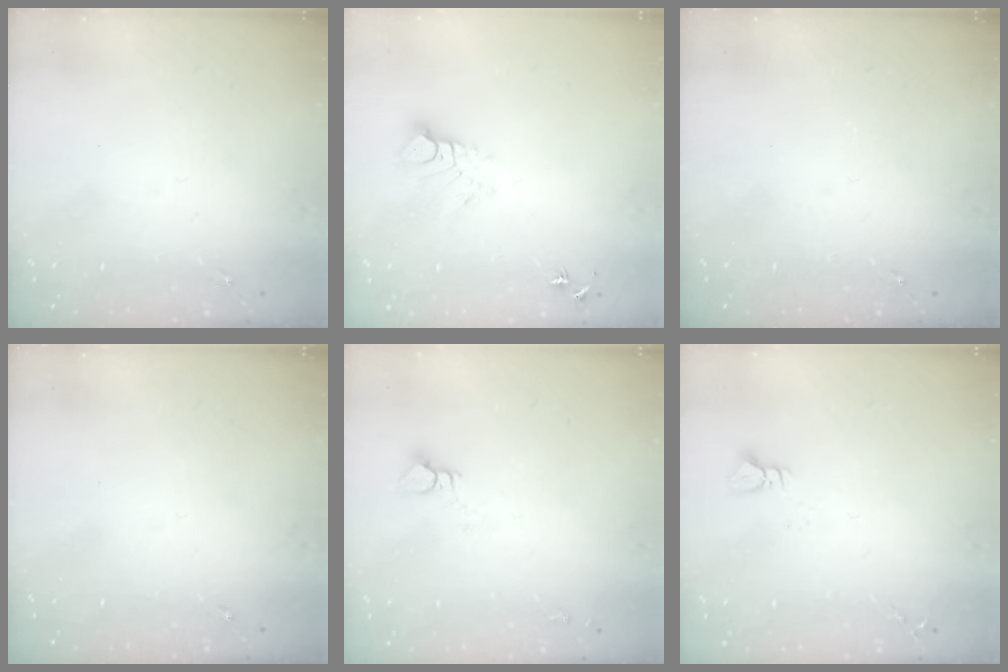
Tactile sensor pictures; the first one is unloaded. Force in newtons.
{"total": 6.6, "press": 6.6, "slide": 0.4}
{"total": 0.0}
{"total": 0.0}
{"total": 4.3, "press": 4.3, "slide": 0.4}
{"total": 3.0, "press": 3.0, "slide": 0.3}